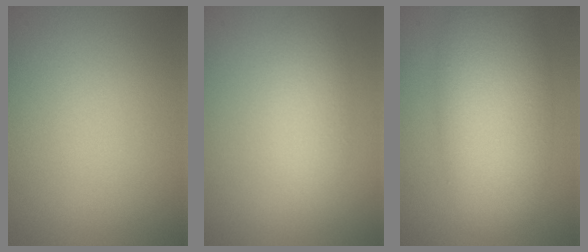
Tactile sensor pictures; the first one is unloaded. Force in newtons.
{"total": 2.8, "press": 2.8, "slide": 0.3}
{"total": 9.5, "press": 9.5, "slide": 0.4}